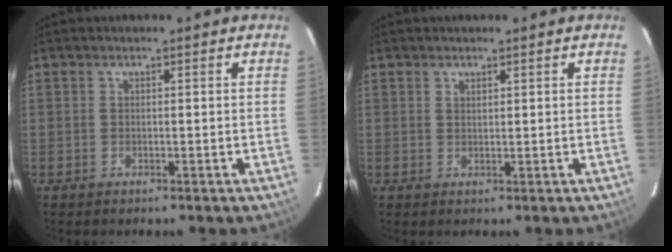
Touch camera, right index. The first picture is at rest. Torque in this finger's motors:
{"motor_torque": [-0.24, 0.08, -0.04, 0.00]}